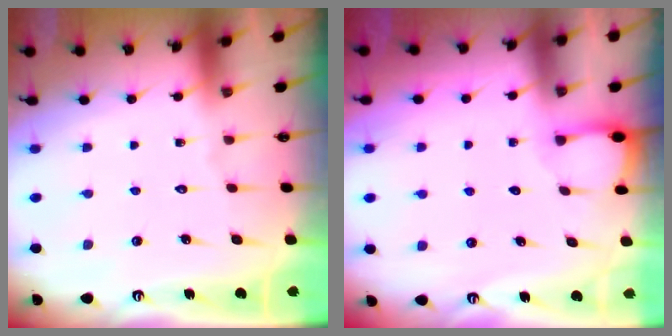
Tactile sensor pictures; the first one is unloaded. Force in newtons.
{"total": 2.0, "press": 1.9, "slide": 0.3}